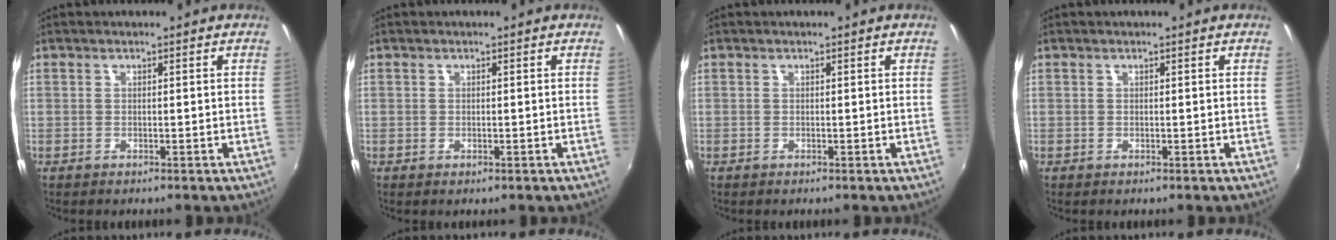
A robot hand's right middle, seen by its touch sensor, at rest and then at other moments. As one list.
[{"total": 0.0}, {"total": 0.0}, {"total": 0.0}]